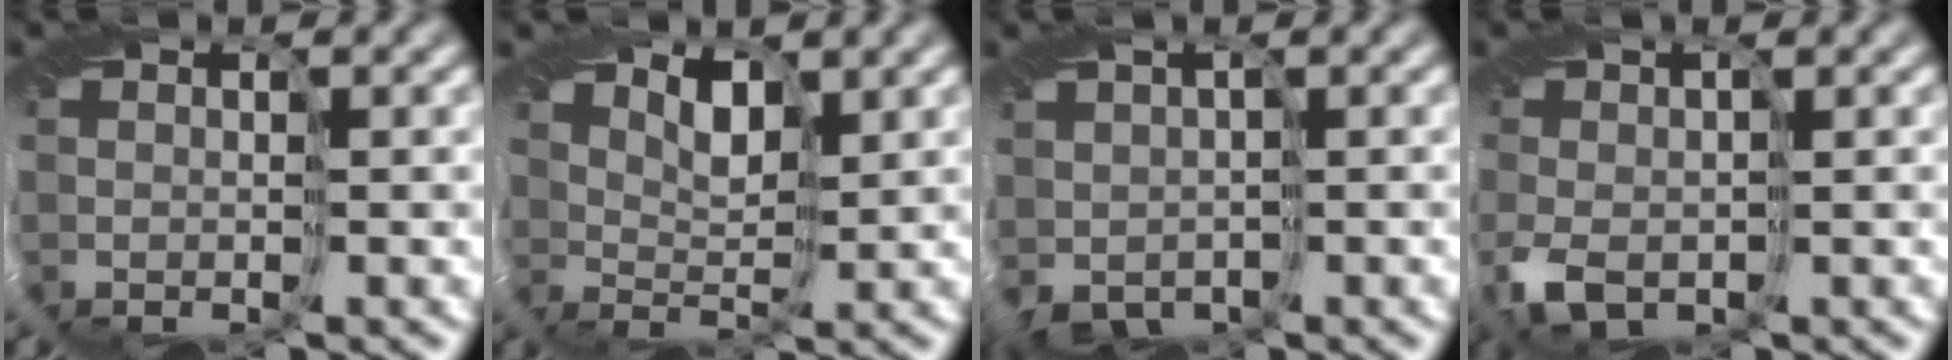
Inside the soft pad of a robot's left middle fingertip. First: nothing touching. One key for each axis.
{"total": 2.8, "fx": 1.8, "fy": 1.7, "fz": 1.3, "tx": -0.025, "ty": -0.002, "tz": 0.030}
{"total": 2.8, "fx": 0.1, "fy": 2.3, "fz": 1.5, "tx": -0.034, "ty": 0.007, "tz": 0.015}
{"total": 3.1, "fx": -0.9, "fy": 1.9, "fz": 2.3, "tx": -0.061, "ty": 0.001, "tz": -0.017}